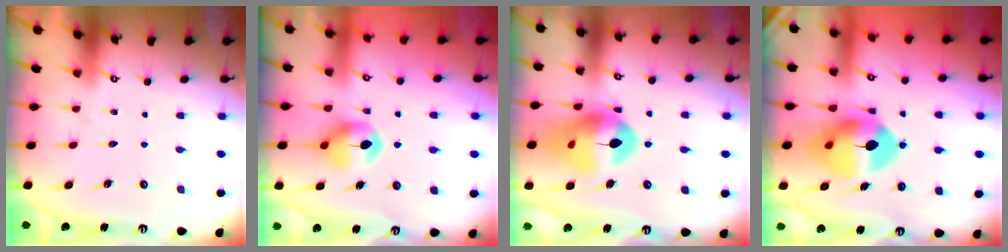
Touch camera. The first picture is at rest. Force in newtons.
{"total": 7.4, "press": 7.4, "slide": 0.5}
{"total": 17.1, "press": 17.0, "slide": 1.9}
{"total": 12.2, "press": 12.1, "slide": 1.7}